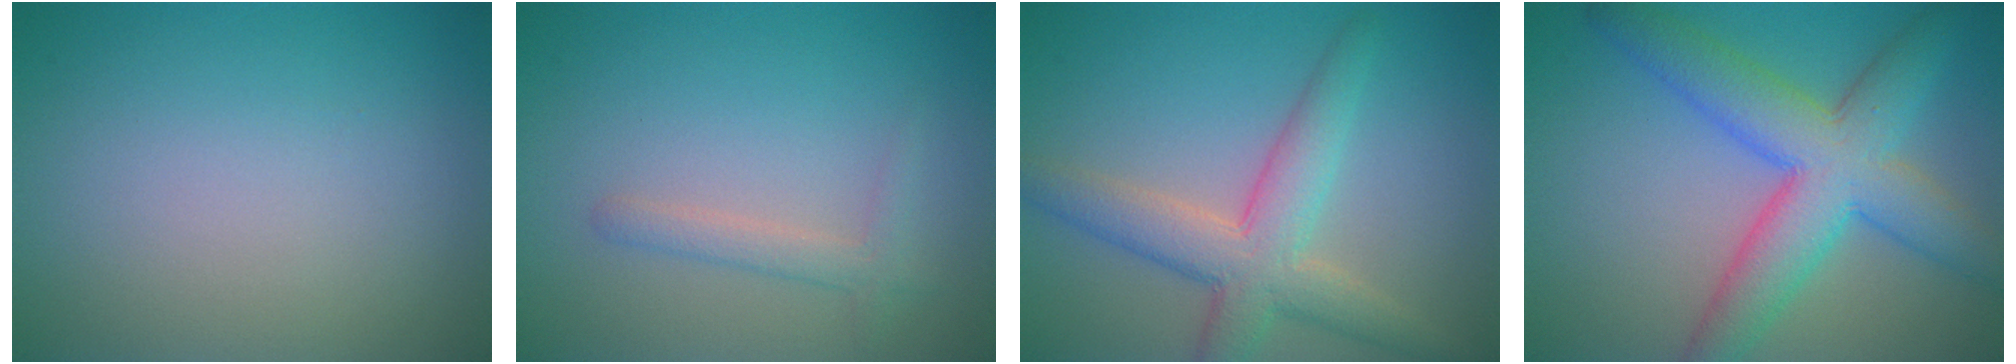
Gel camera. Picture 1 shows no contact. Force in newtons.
{"total": 1.7, "press": 1.7, "slide": 0.1}
{"total": 5.5, "press": 5.5, "slide": 0.2}
{"total": 8.0, "press": 8.0, "slide": 0.2}